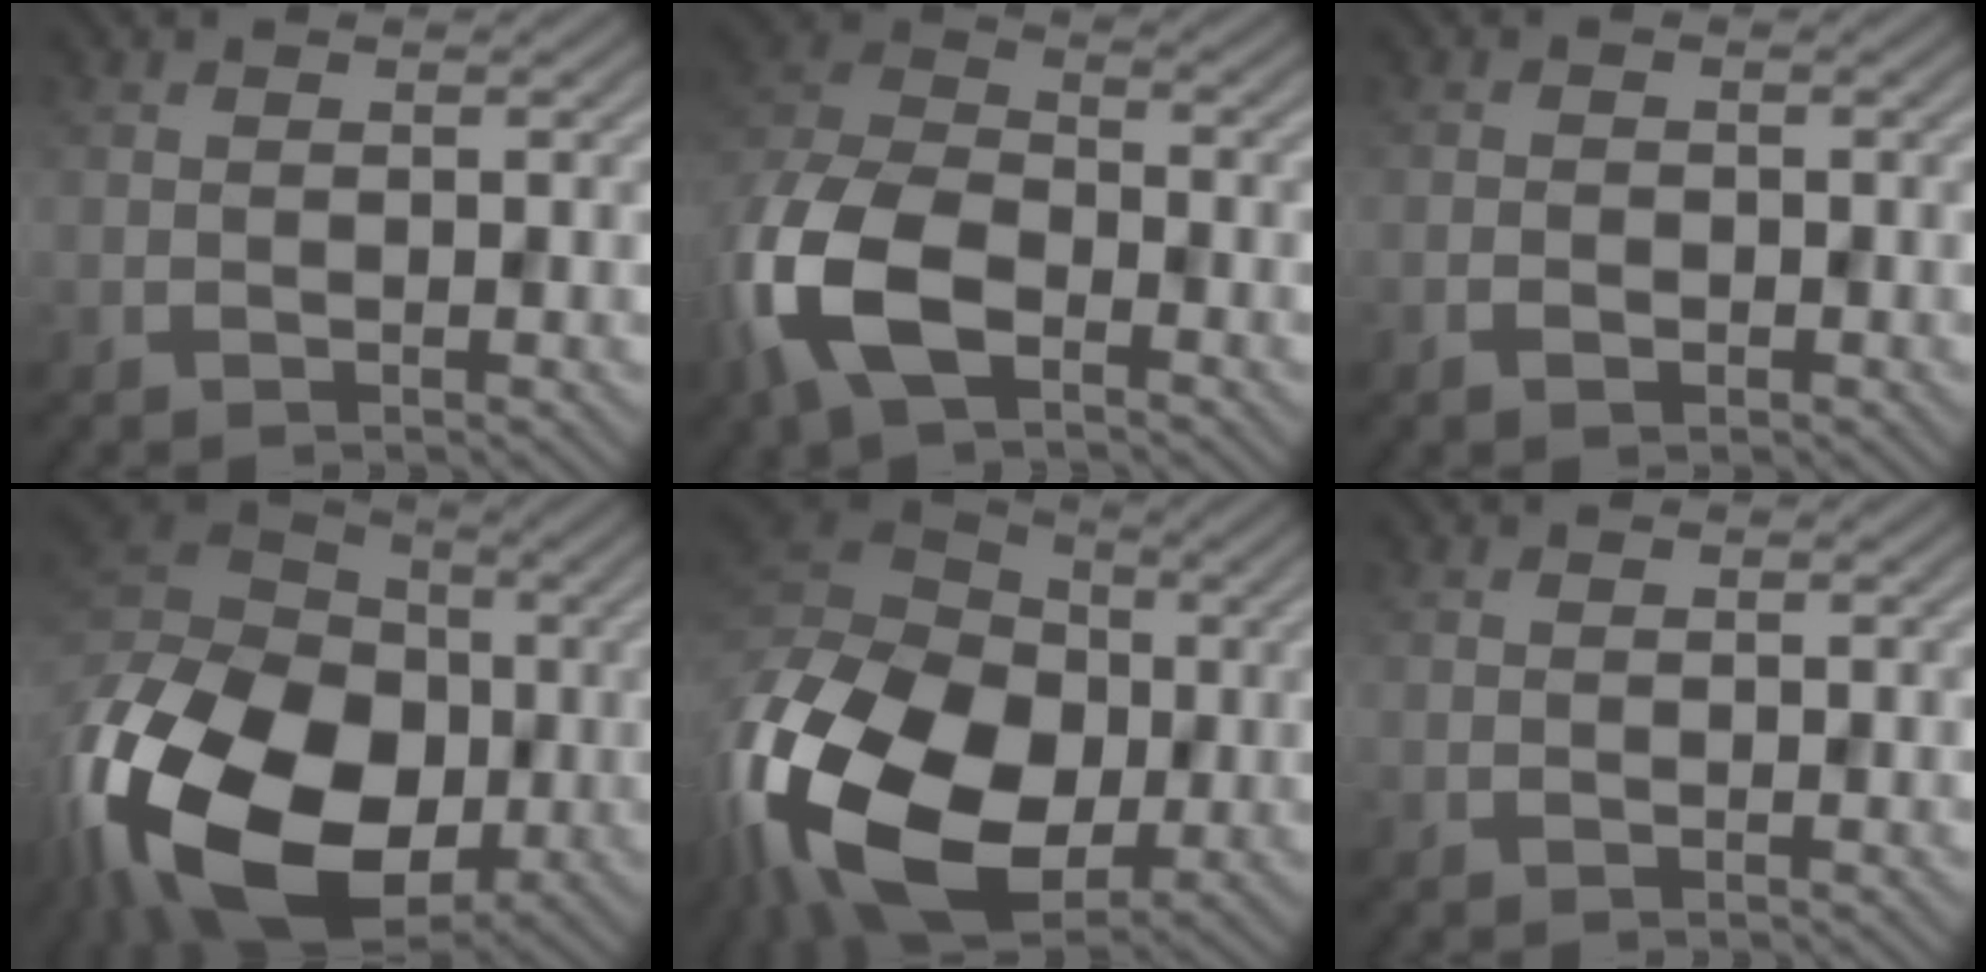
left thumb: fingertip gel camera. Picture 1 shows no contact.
{"total": 11.9, "force": [-5.5, 6.5, 8.2], "torque": [-0.209, -0.007, -0.121]}
{"total": 1.2, "force": [-0.8, 0.7, 0.7], "torque": [-0.015, -0.002, -0.014]}
{"total": 21.6, "force": [-7.9, 14.4, 14.0], "torque": [-0.354, -0.032, -0.131]}
{"total": 20.5, "force": [-5.8, 13.8, 14.0], "torque": [-0.349, -0.021, -0.097]}
{"total": 0.0}